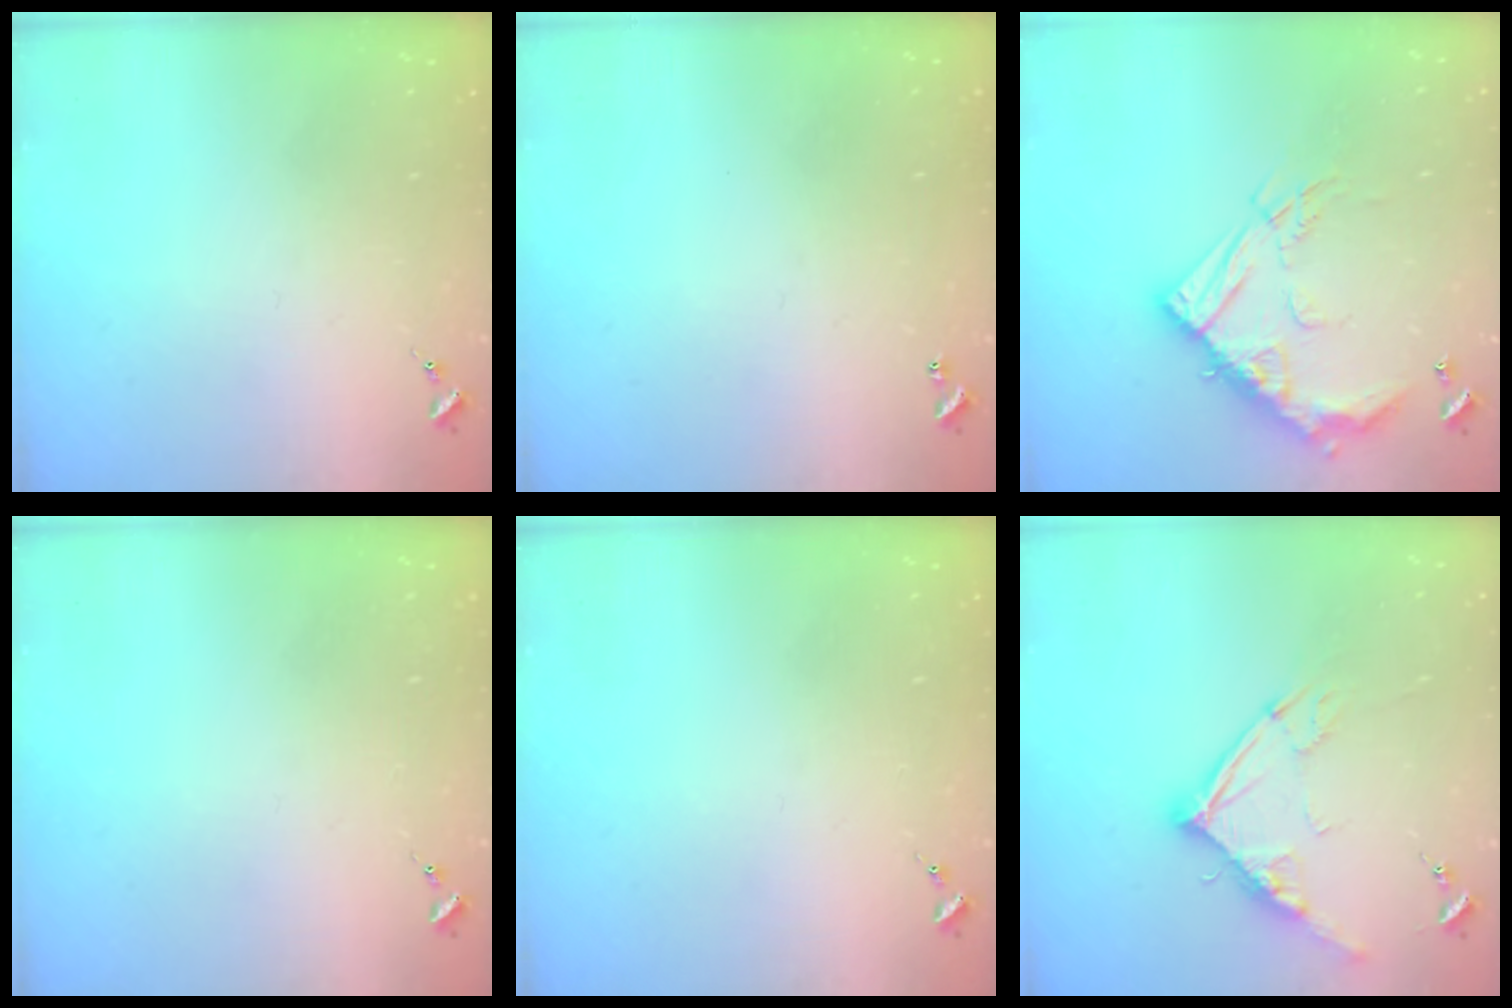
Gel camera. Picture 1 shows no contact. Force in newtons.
{"total": 1.0, "press": 1.0, "slide": 0.2}
{"total": 19.4, "press": 19.2, "slide": 2.1}
{"total": 0.0}
{"total": 0.0}
{"total": 12.9, "press": 12.8, "slide": 1.3}